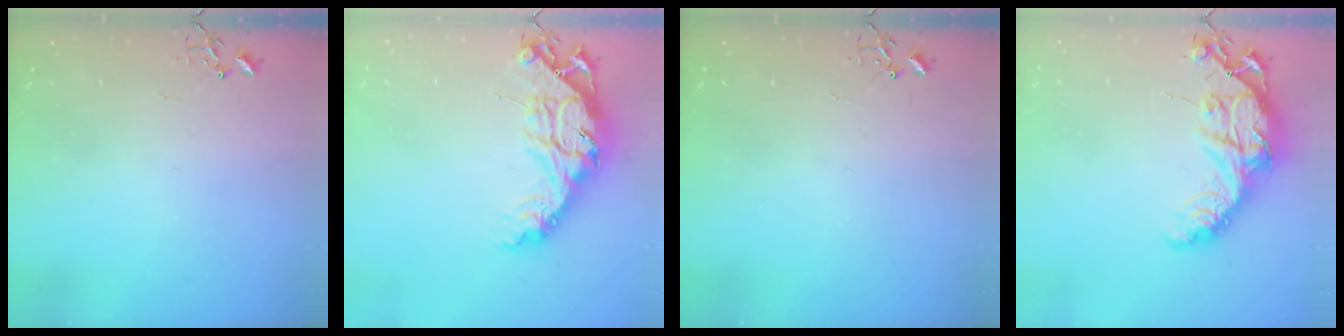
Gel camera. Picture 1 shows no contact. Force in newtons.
{"total": 18.3, "press": 18.3, "slide": 1.4}
{"total": 0.0}
{"total": 17.0, "press": 17.0, "slide": 1.3}